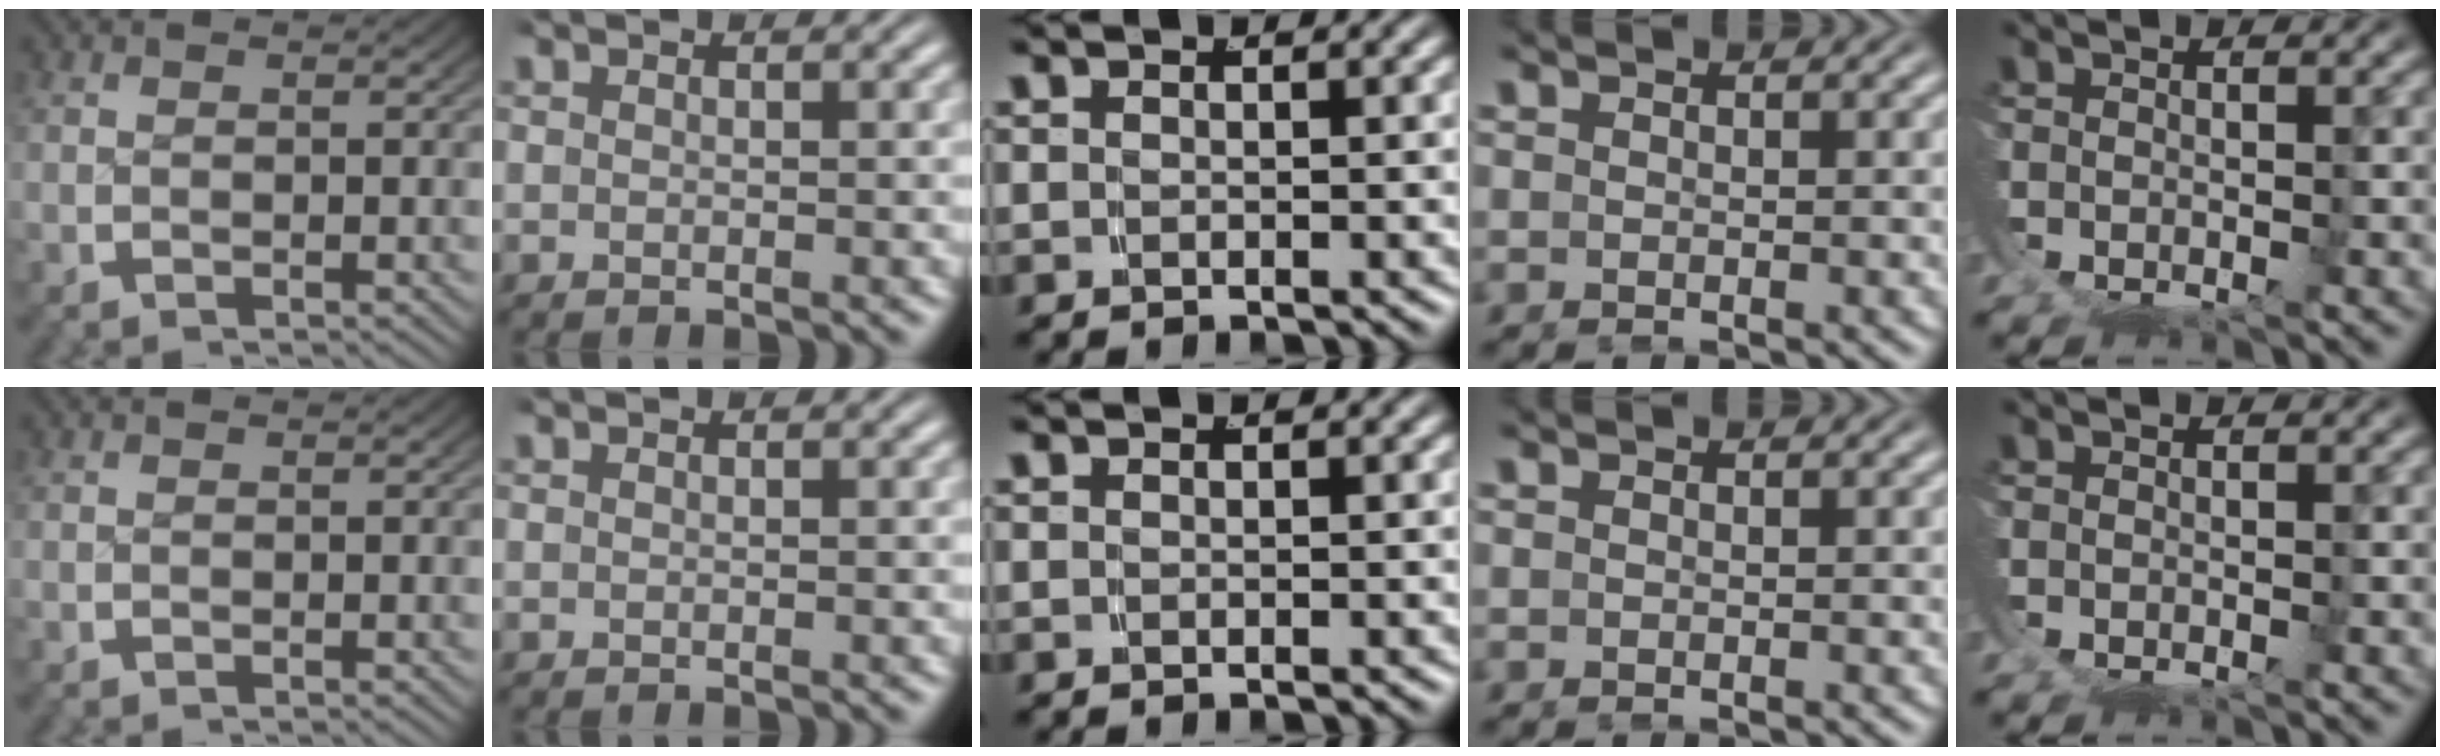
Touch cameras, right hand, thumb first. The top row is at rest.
{}